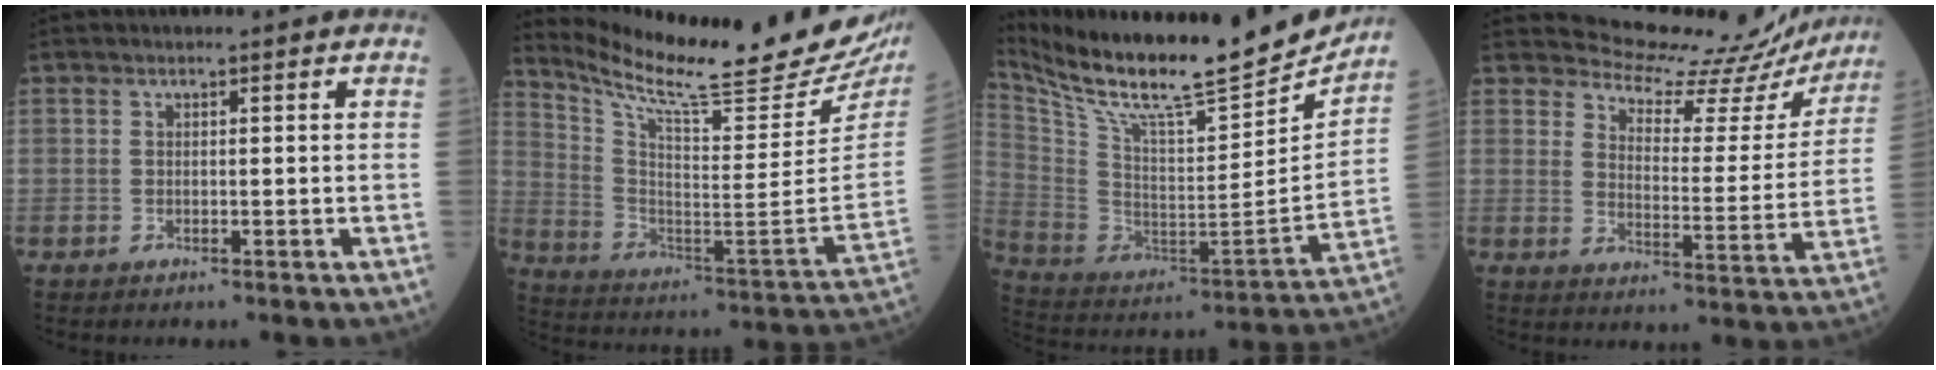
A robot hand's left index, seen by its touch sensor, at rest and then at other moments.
{"total": 26.5, "force": [23.3, 1.1, 12.7], "torque": [-0.226, -0.098, 0.335]}
{"total": 25.9, "force": [22.9, 3.7, 11.7], "torque": [-0.230, -0.050, 0.360]}
{"total": 16.6, "force": [16.2, 3.2, 1.3], "torque": [-0.009, -0.064, 0.183]}